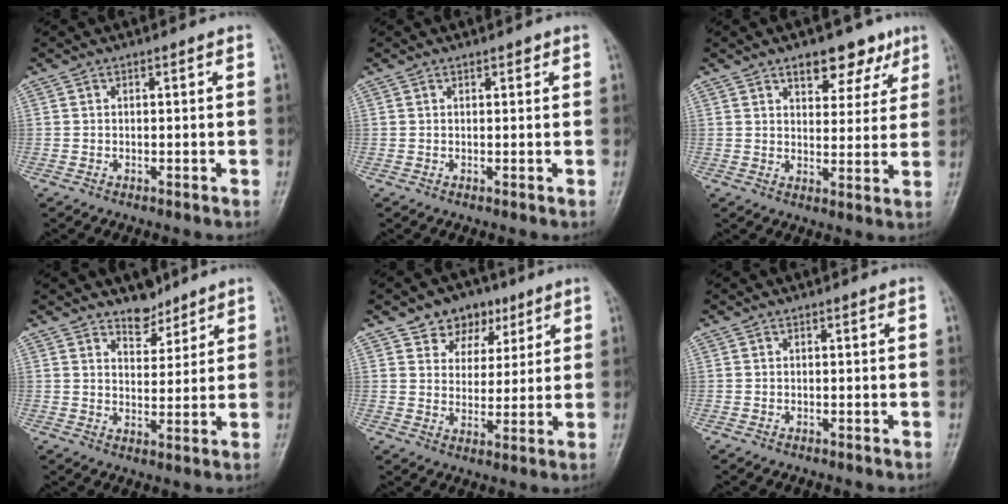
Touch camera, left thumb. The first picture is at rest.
{"total": 0.9, "force": [0.6, 0.5, 0.4], "torque": [0.002, -0.003, 0.005]}
{"total": 8.5, "force": [5.3, 4.7, 4.6], "torque": [-0.024, -0.024, 0.072]}
{"total": 4.9, "force": [4.0, 2.5, 1.1], "torque": [0.009, -0.032, 0.067]}
{"total": 8.5, "force": [5.1, 6.3, 2.7], "torque": [-0.004, -0.019, 0.082]}
{"total": 0.0}